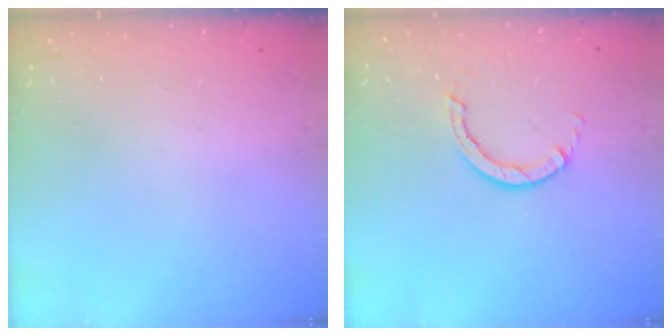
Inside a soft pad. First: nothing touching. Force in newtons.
{"total": 2.8, "press": 2.8, "slide": 0.3}